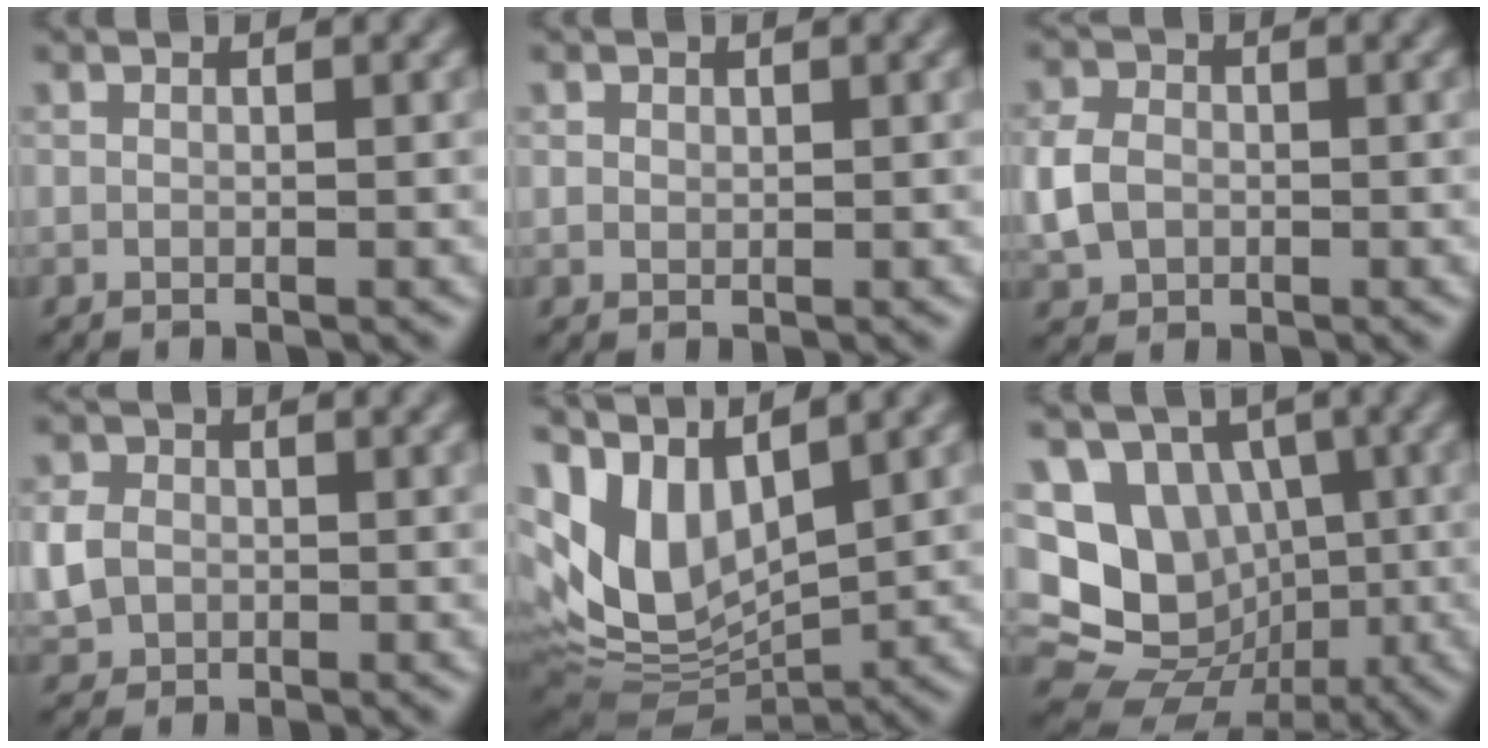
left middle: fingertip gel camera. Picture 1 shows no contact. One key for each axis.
{"total": 0.7, "fx": 0.4, "fy": 0.5, "fz": 0.2, "tx": -0.002, "ty": -0.001, "tz": 0.009}
{"total": 3.4, "fx": -0.5, "fy": 2.7, "fz": 1.9, "tx": -0.045, "ty": 0.002, "tz": -0.015}
{"total": 3.3, "fx": -0.2, "fy": 2.8, "fz": 1.6, "tx": -0.037, "ty": 0.003, "tz": -0.006}
{"total": 8.5, "fx": 2.8, "fy": 4.6, "fz": 6.5, "tx": -0.142, "ty": -0.004, "tz": 0.057}
{"total": 14.0, "fx": 0.4, "fy": 12.4, "fz": 6.5, "tx": -0.135, "ty": 0.031, "tz": -0.004}